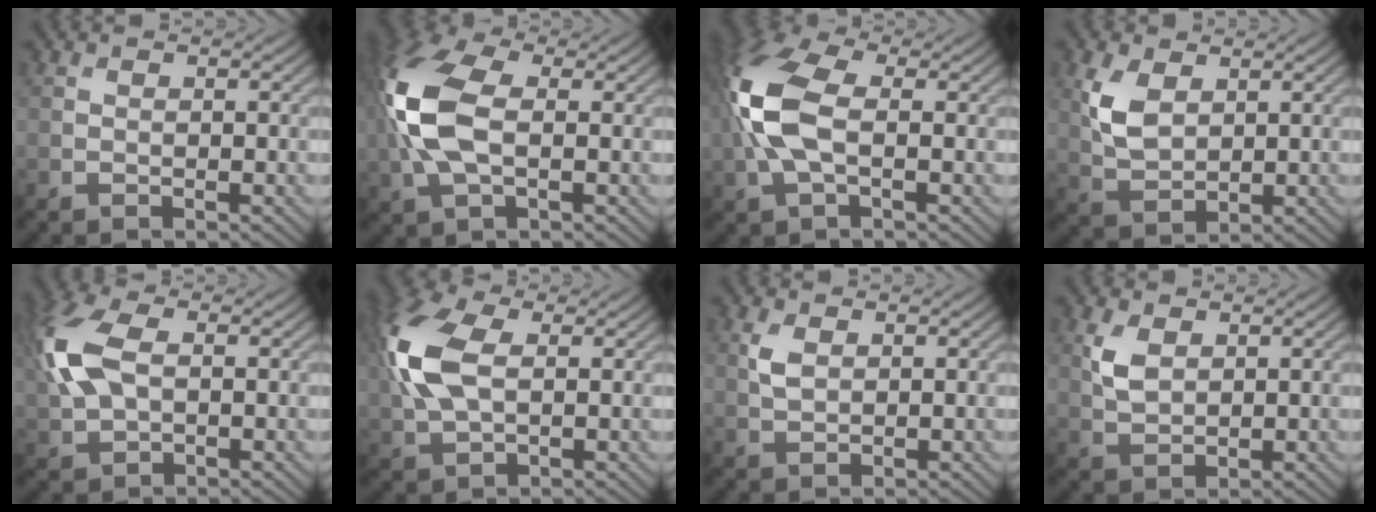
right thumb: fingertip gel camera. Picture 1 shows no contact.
{"total": 11.7, "force": [0.5, 6.6, 9.7], "torque": [-0.256, 0.013, 0.002]}
{"total": 10.3, "force": [0.1, 5.4, 8.8], "torque": [-0.230, 0.015, -0.008]}
{"total": 5.5, "force": [2.0, 3.4, 3.9], "torque": [-0.099, -0.001, 0.042]}
{"total": 10.0, "force": [1.5, 5.9, 7.9], "torque": [-0.229, 0.018, 0.021]}
{"total": 11.2, "force": [1.8, 6.5, 8.9], "torque": [-0.249, 0.016, 0.027]}
{"total": 2.4, "force": [0.9, 1.4, 1.8], "torque": [-0.048, 0.000, 0.021]}
{"total": 3.7, "force": [1.5, 2.2, 2.6], "torque": [-0.065, 0.000, 0.032]}